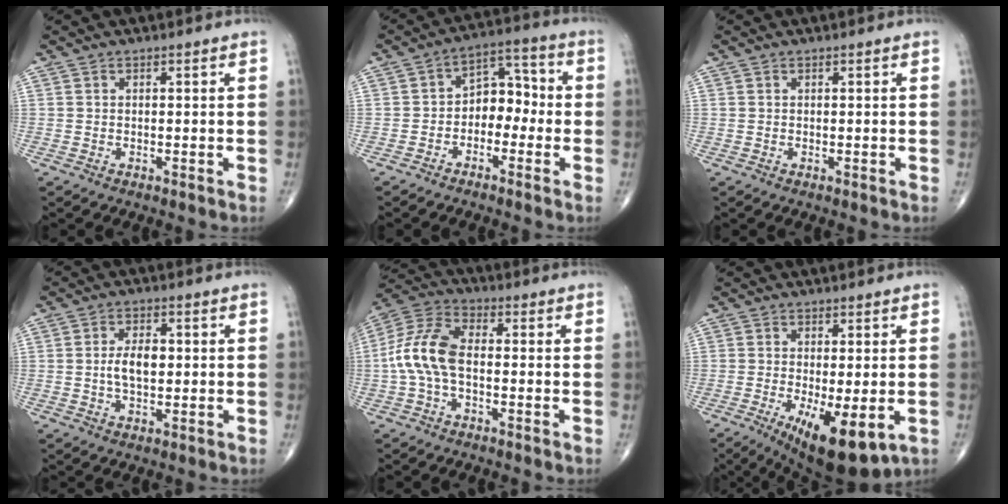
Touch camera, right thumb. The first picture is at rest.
{"total": 7.8, "force": [-1.7, 5.5, 5.2], "torque": [-0.045, 0.043, -0.042]}
{"total": 0.0}
{"total": 5.2, "force": [0.0, 2.9, 4.4], "torque": [-0.081, 0.004, -0.002]}
{"total": 10.6, "force": [-1.1, 5.7, 8.8], "torque": [-0.196, 0.032, -0.029]}
{"total": 11.9, "force": [-4.0, 4.2, 10.4], "torque": [-0.157, -0.021, -0.048]}